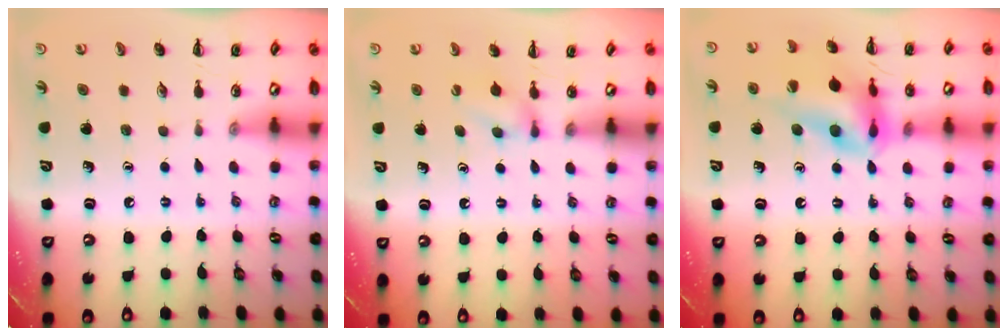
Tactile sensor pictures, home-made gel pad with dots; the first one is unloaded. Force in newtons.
{"total": 5.4, "press": 5.1, "slide": 1.8}
{"total": 14.7, "press": 14.5, "slide": 2.7}